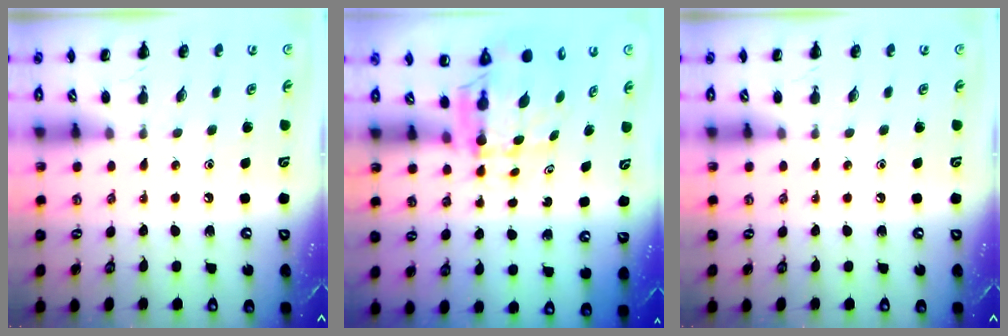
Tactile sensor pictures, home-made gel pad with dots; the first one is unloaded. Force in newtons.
{"total": 6.0, "press": 5.9, "slide": 1.4}
{"total": 0.0}